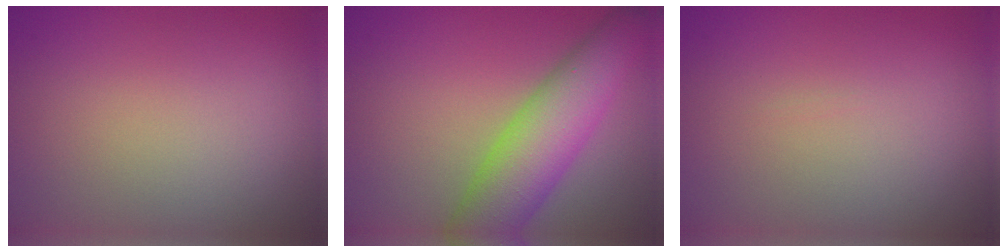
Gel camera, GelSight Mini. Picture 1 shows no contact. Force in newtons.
{"total": 8.3, "press": 8.3, "slide": 0.5}
{"total": 0.0}